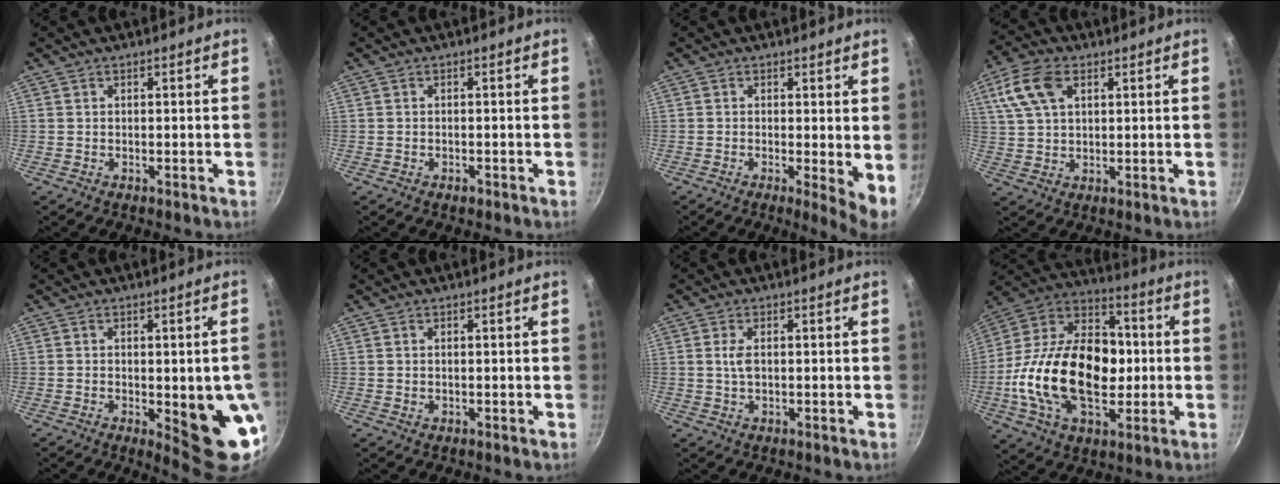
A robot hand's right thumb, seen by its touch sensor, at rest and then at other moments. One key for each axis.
{"total": 1.1, "fx": -0.7, "fy": 0.6, "fz": 0.6, "tx": -0.013, "ty": 0.003, "tz": -0.010}
{"total": 5.2, "fx": 0.1, "fy": 1.2, "fz": 5.1, "tx": -0.073, "ty": -0.017, "tz": -0.001}
{"total": 9.7, "fx": 3.8, "fy": 5.8, "fz": 6.8, "tx": -0.135, "ty": 0.009, "tz": 0.069}
{"total": 12.8, "fx": -2.4, "fy": 3.9, "fz": 11.9, "tx": -0.119, "ty": -0.003, "tz": -0.022}
{"total": 0.6, "fx": 0.2, "fy": 0.3, "fz": 0.4, "tx": -0.006, "ty": -0.002, "tz": 0.002}
{"total": 2.5, "fx": 0.3, "fy": 1.4, "fz": 2.1, "tx": -0.040, "ty": 0.002, "tz": 0.006}
{"total": 27.3, "fx": -2.4, "fy": 17.3, "fz": 21.0, "tx": -0.350, "ty": 0.039, "tz": -0.052}